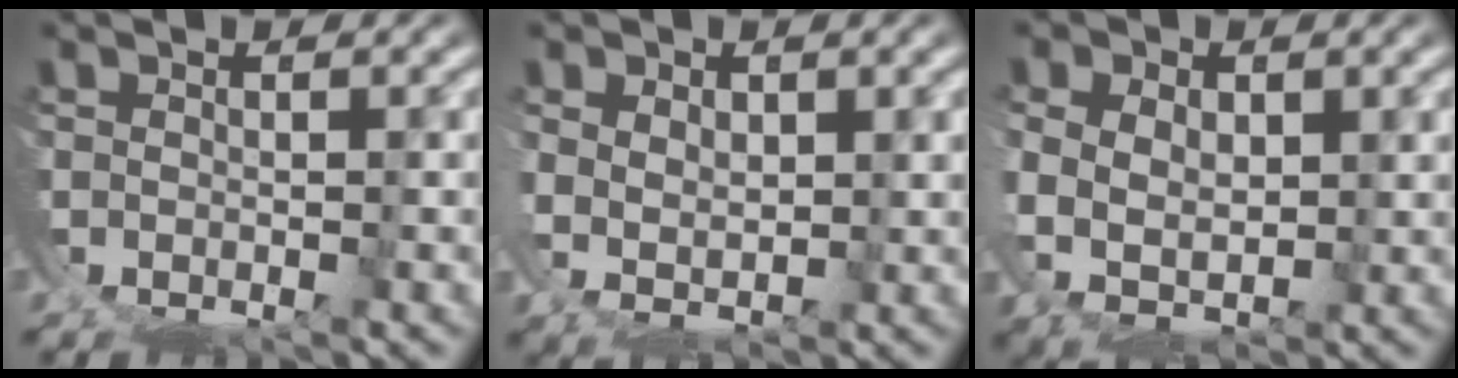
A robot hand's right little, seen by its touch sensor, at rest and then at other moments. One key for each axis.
{"total": 4.0, "fx": 1.2, "fy": 2.3, "fz": 3.0, "tx": -0.066, "ty": -0.018, "tz": 0.032}
{"total": 7.4, "fx": 0.1, "fy": 5.7, "fz": 4.7, "tx": -0.109, "ty": -0.029, "tz": 0.011}